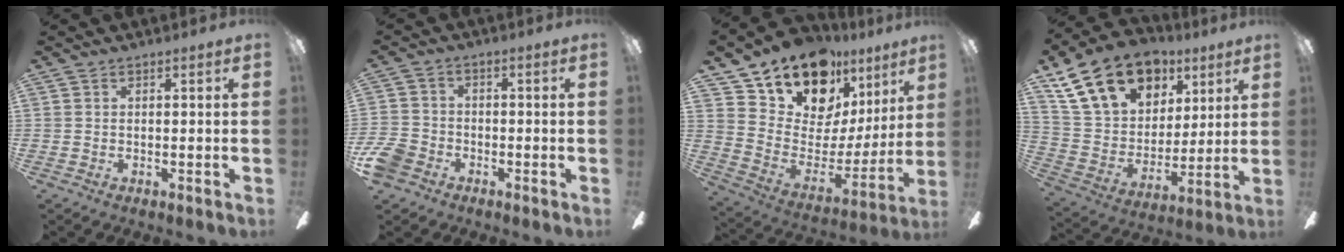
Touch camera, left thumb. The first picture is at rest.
{"total": 6.4, "force": [-3.6, 4.6, 2.5], "torque": [-0.069, 0.020, -0.070]}
{"total": 16.5, "force": [13.4, 7.8, 5.6], "torque": [-0.107, -0.107, 0.240]}
{"total": 21.3, "force": [12.1, 14.0, 10.6], "torque": [-0.194, -0.051, 0.223]}